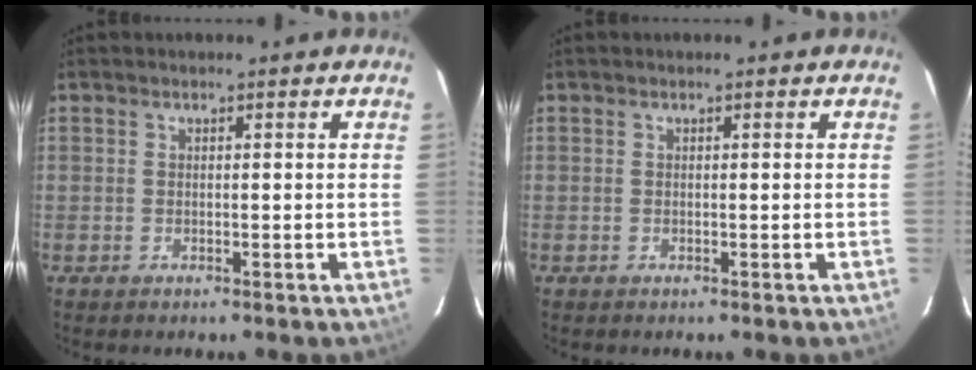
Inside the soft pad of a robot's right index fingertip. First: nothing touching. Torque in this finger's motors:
{"motor_torque": [0.00, 0.00, 0.02, 0.01]}